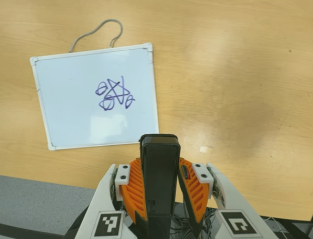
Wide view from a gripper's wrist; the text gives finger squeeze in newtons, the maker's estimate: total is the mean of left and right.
{"total": 4.6, "left": 3.2, "right": 6.0}